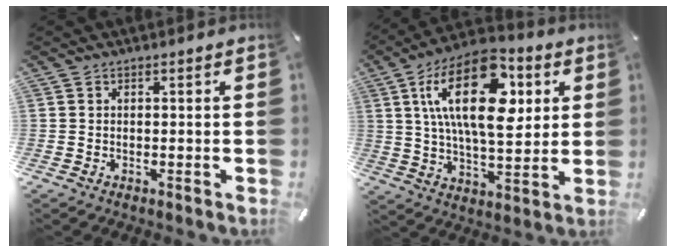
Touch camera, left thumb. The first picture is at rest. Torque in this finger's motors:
{"motor_torque": [2.47, 2.44, 1.60, -1.17, 0.78]}